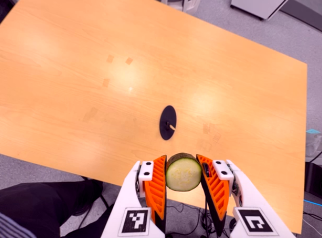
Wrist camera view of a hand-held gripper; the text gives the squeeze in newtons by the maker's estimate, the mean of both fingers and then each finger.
{"total": 11.2, "left": 10.5, "right": 11.8}